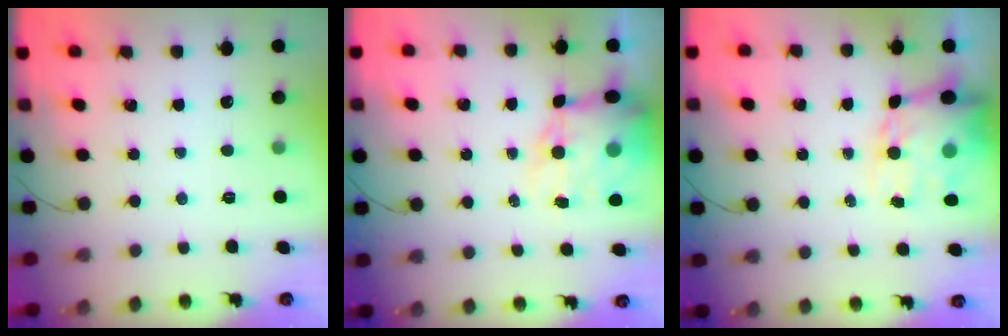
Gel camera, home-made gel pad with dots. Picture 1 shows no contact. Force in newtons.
{"total": 12.0, "press": 11.5, "slide": 3.4}
{"total": 13.6, "press": 13.2, "slide": 3.4}